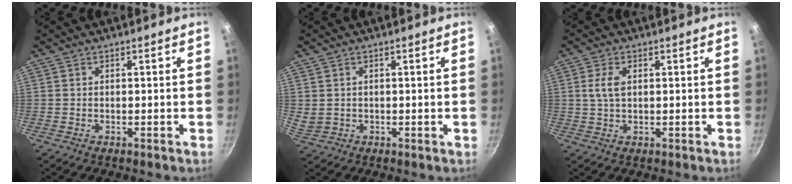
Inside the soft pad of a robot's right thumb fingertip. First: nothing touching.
{"total": 2.1, "force": [0.6, 1.6, 1.2], "torque": [-0.020, 0.001, 0.019]}
{"total": 4.0, "force": [0.9, 2.0, 3.4], "torque": [-0.071, 0.004, 0.018]}